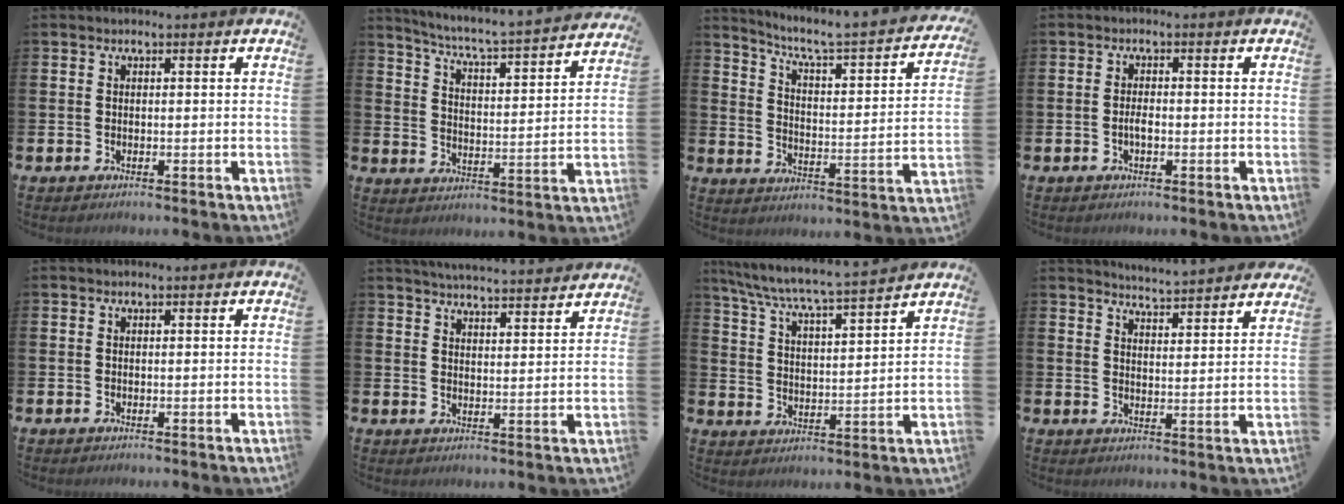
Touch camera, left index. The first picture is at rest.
{"total": 5.4, "force": [5.1, -0.1, 1.8], "torque": [-0.059, -0.048, 0.079]}
{"total": 5.1, "force": [4.3, 0.2, 2.7], "torque": [-0.067, -0.043, 0.058]}
{"total": 1.6, "force": [-0.4, 0.6, 1.4], "torque": [-0.024, 0.001, -0.010]}
{"total": 0.0}
{"total": 5.0, "force": [5.0, -0.1, 0.3], "torque": [-0.018, -0.035, 0.089]}
{"total": 6.9, "force": [6.6, -0.1, 2.0], "torque": [-0.067, -0.051, 0.110]}
{"total": 4.6, "force": [4.6, -0.4, -0.1], "torque": [-0.008, -0.036, 0.080]}